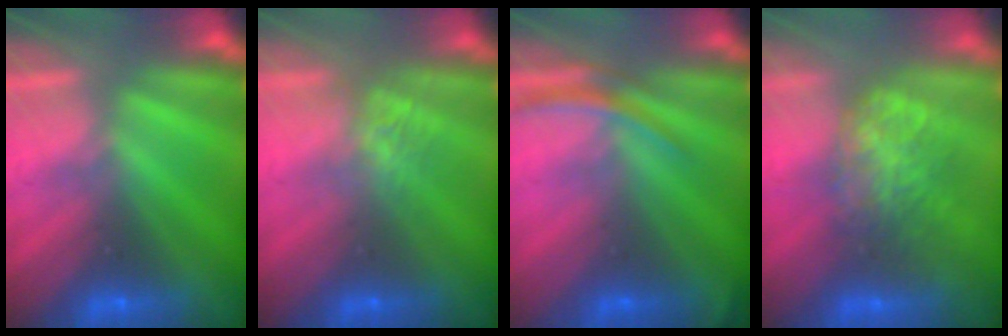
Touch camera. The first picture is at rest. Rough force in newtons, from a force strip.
{"total": 1.9}
{"total": 2.8}
{"total": 7.5}